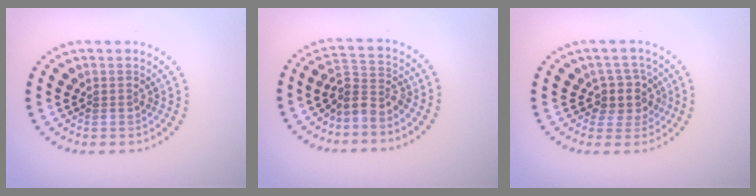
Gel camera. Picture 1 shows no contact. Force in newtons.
{"total": 2.8, "press": 2.0, "slide": 2.0}
{"total": 2.8, "press": 2.3, "slide": 1.6}